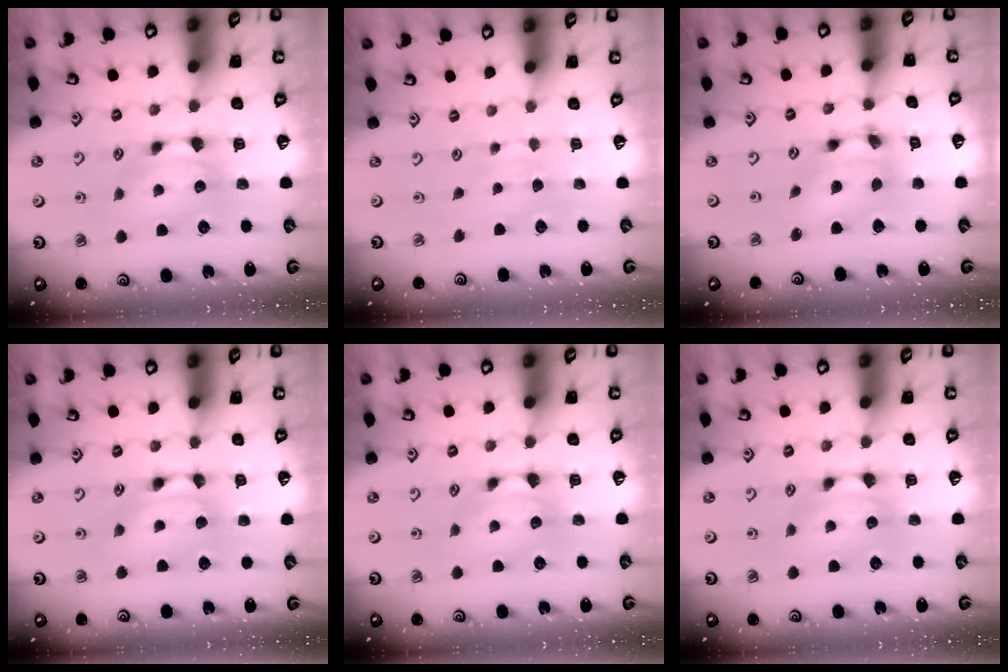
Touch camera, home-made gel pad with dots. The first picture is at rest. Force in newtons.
{"total": 3.5, "press": 3.5, "slide": 0.3}
{"total": 6.3, "press": 6.0, "slide": 1.9}
{"total": 1.6, "press": 1.6, "slide": 0.1}
{"total": 0.0}
{"total": 0.0}